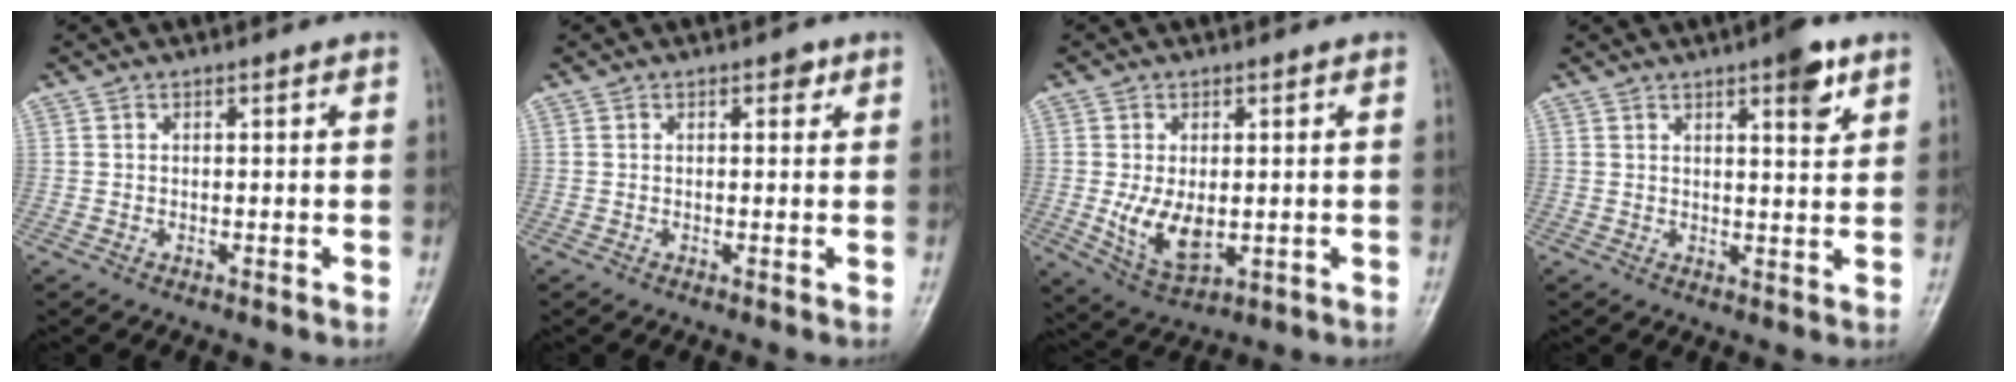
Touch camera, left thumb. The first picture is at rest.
{"total": 1.4, "force": [0.7, 0.8, 0.8], "torque": [0.000, 0.000, 0.005]}
{"total": 7.9, "force": [-0.6, 4.6, 6.4], "torque": [-0.107, -0.016, 0.003]}
{"total": 5.6, "force": [3.2, 1.4, 4.4], "torque": [-0.051, -0.016, 0.042]}